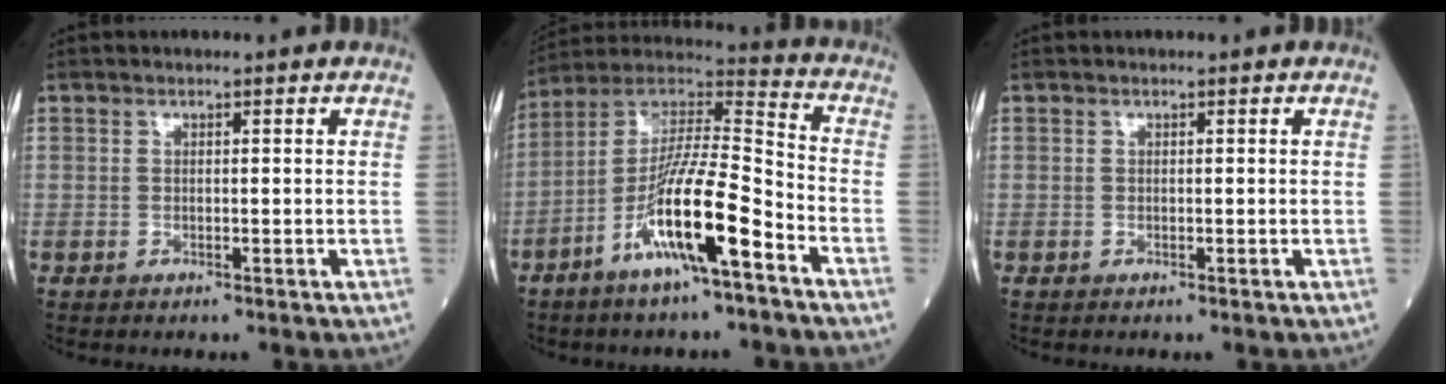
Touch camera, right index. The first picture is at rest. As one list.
[{"total": 15.3, "force": [-7.1, 1.4, 13.5], "torque": [-0.259, -0.004, -0.133]}, {"total": 0.0}]